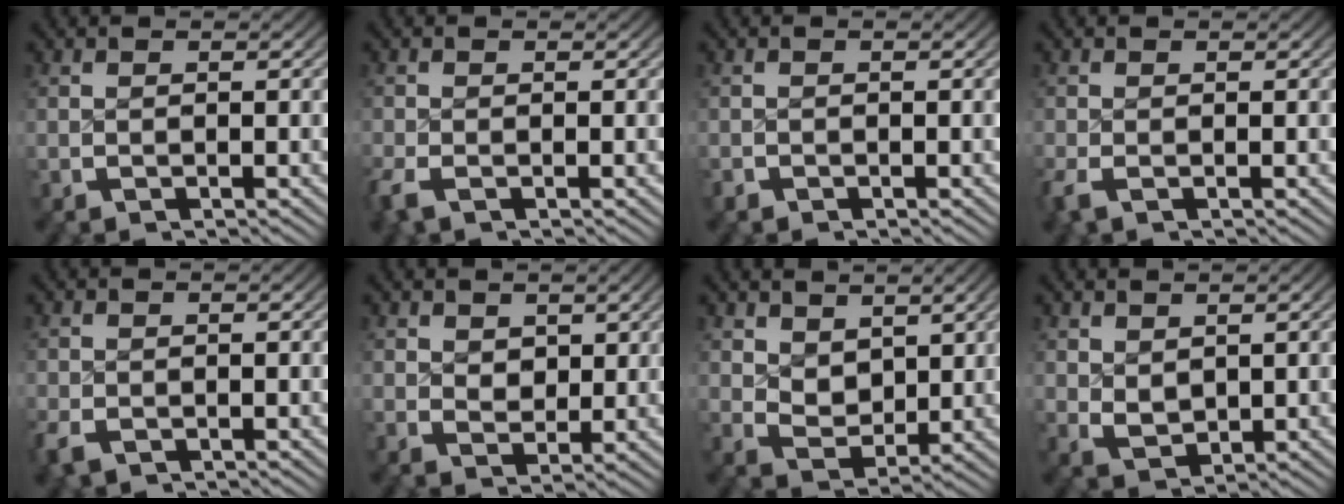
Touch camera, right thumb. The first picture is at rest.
{"total": 1.6, "force": [-1.1, 0.8, 0.8], "torque": [-0.025, -0.008, -0.020]}
{"total": 0.7, "force": [-0.7, 0.3, -0.1], "torque": [0.001, -0.006, -0.013]}
{"total": 1.3, "force": [-0.8, 0.7, 0.8], "torque": [-0.025, -0.009, -0.013]}
{"total": 1.8, "force": [-1.2, 1.1, 0.6], "torque": [-0.016, -0.009, -0.020]}
{"total": 2.3, "force": [1.3, 1.6, 1.1], "torque": [-0.015, -0.021, 0.035]}
{"total": 3.3, "force": [1.4, 2.2, 2.0], "torque": [-0.037, -0.018, 0.034]}
{"total": 2.4, "force": [0.7, 1.8, 1.5], "torque": [-0.027, -0.015, 0.029]}